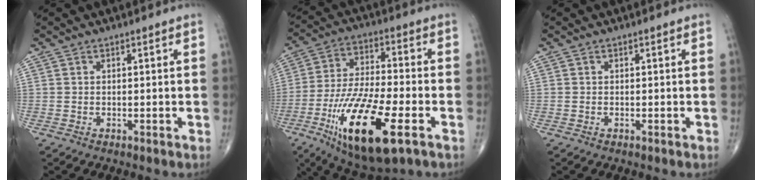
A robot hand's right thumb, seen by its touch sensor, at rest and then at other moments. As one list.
[{"total": 21.1, "force": [-8.6, 6.7, 18.0], "torque": [-0.365, 0.006, -0.146]}, {"total": 0.0}]